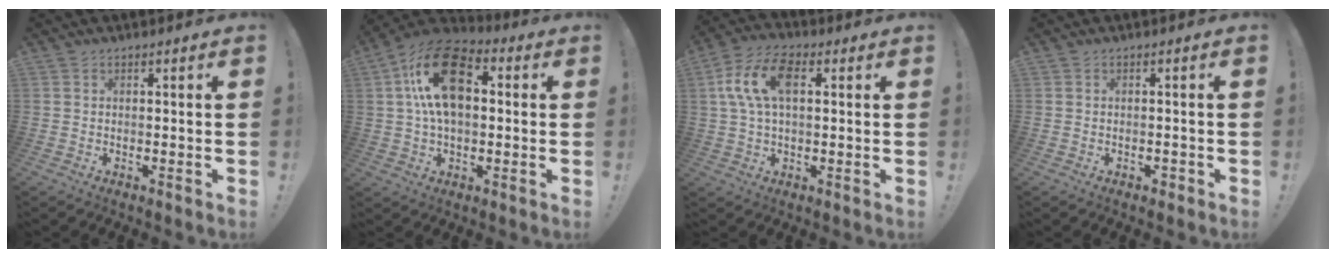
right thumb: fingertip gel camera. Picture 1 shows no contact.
{"total": 18.9, "force": [3.7, 11.6, 14.4], "torque": [-0.251, 0.010, 0.064]}
{"total": 12.8, "force": [3.1, 7.3, 10.0], "torque": [-0.197, 0.012, 0.060]}
{"total": 1.3, "force": [-0.8, 0.9, 0.6], "torque": [-0.007, 0.004, -0.014]}